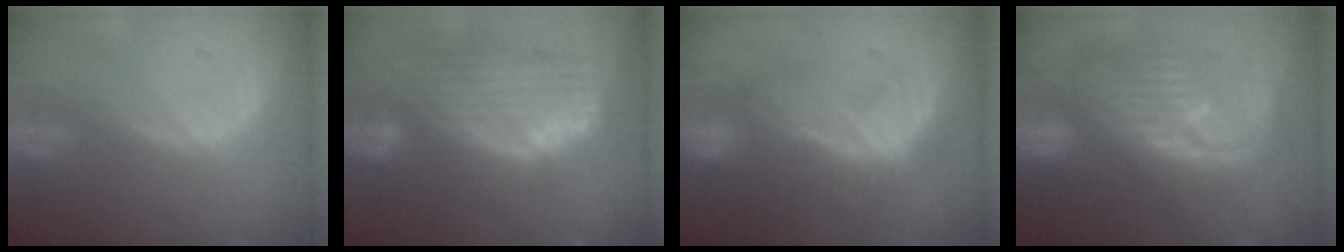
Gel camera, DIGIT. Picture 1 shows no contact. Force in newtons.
{"total": 11.6, "press": 9.9, "slide": 6.1}
{"total": 8.1, "press": 8.0, "slide": 1.2}
{"total": 11.4, "press": 11.3, "slide": 1.1}